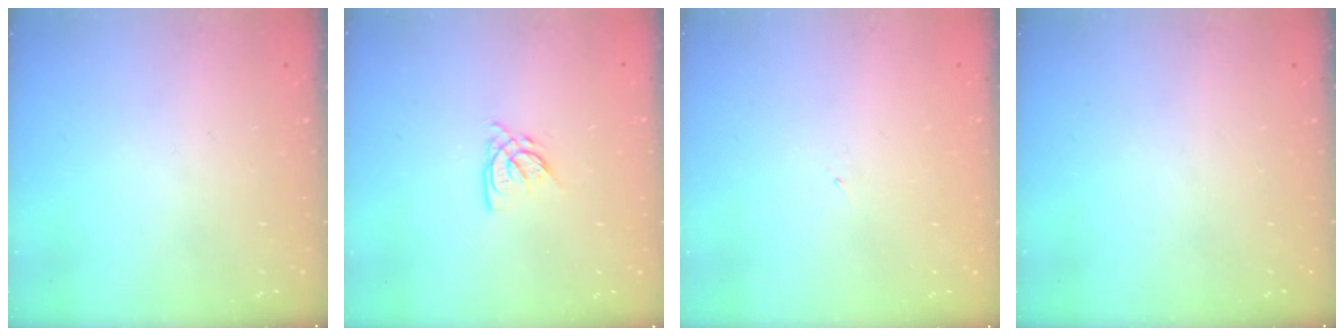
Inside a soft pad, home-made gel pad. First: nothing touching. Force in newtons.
{"total": 4.7, "press": 4.7, "slide": 0.2}
{"total": 1.9, "press": 1.9, "slide": 0.1}
{"total": 0.0}